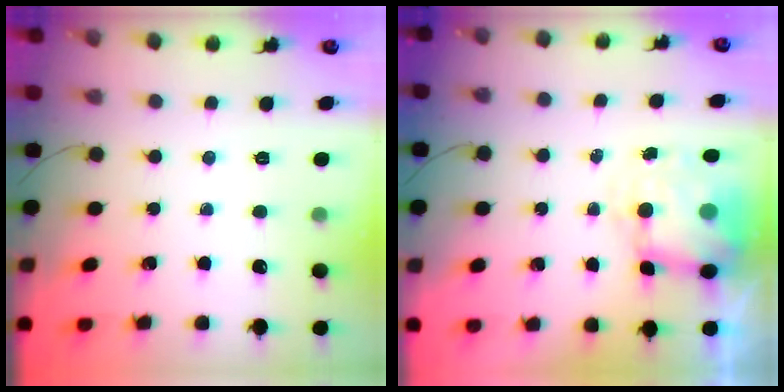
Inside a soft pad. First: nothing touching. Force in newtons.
{"total": 6.0, "press": 5.9, "slide": 0.8}